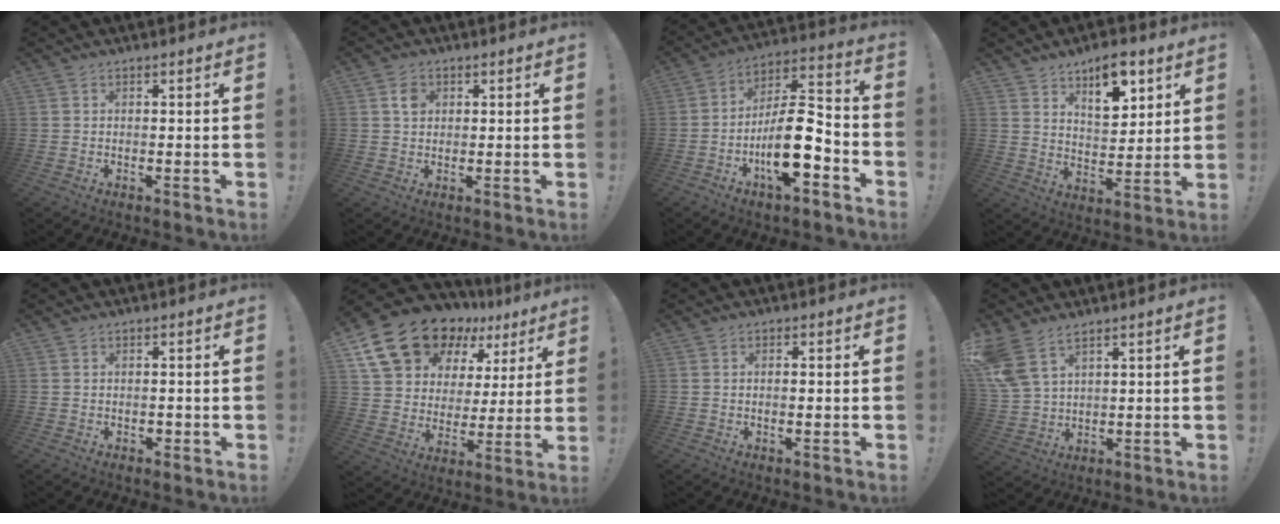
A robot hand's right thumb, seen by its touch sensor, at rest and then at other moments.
{"total": 3.2, "force": [1.0, 2.5, 1.7], "torque": [-0.007, -0.007, 0.013]}
{"total": 16.9, "force": [-6.4, 6.3, 14.3], "torque": [-0.250, 0.035, -0.101]}
{"total": 12.0, "force": [7.1, 6.3, 7.4], "torque": [-0.090, -0.034, 0.125]}
{"total": 1.2, "force": [-0.3, 1.1, 0.3], "torque": [0.003, 0.001, -0.007]}
{"total": 18.5, "force": [13.3, 10.3, 7.8], "torque": [-0.139, -0.087, 0.252]}
{"total": 1.2, "force": [-0.2, 0.3, 1.2], "torque": [-0.016, -0.001, -0.005]}
{"total": 8.6, "force": [6.0, 3.8, 4.7], "torque": [-0.102, -0.025, 0.123]}